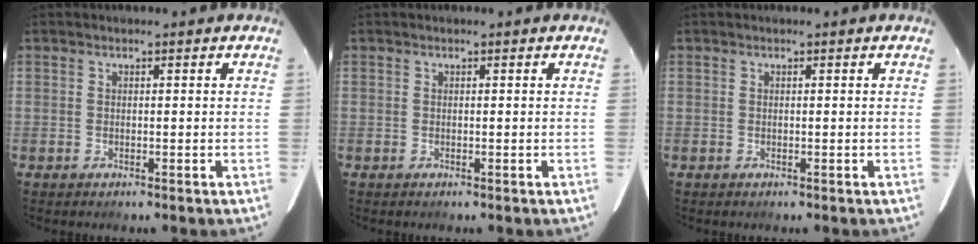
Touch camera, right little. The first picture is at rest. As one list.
[{"total": 0.0}, {"total": 0.0}]